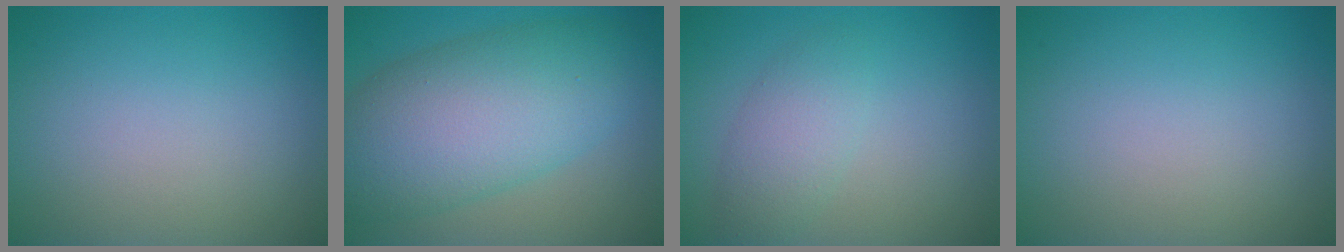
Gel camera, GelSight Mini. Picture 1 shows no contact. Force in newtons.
{"total": 10.4, "press": 10.4, "slide": 0.3}
{"total": 2.9, "press": 2.9, "slide": 0.0}
{"total": 0.0}